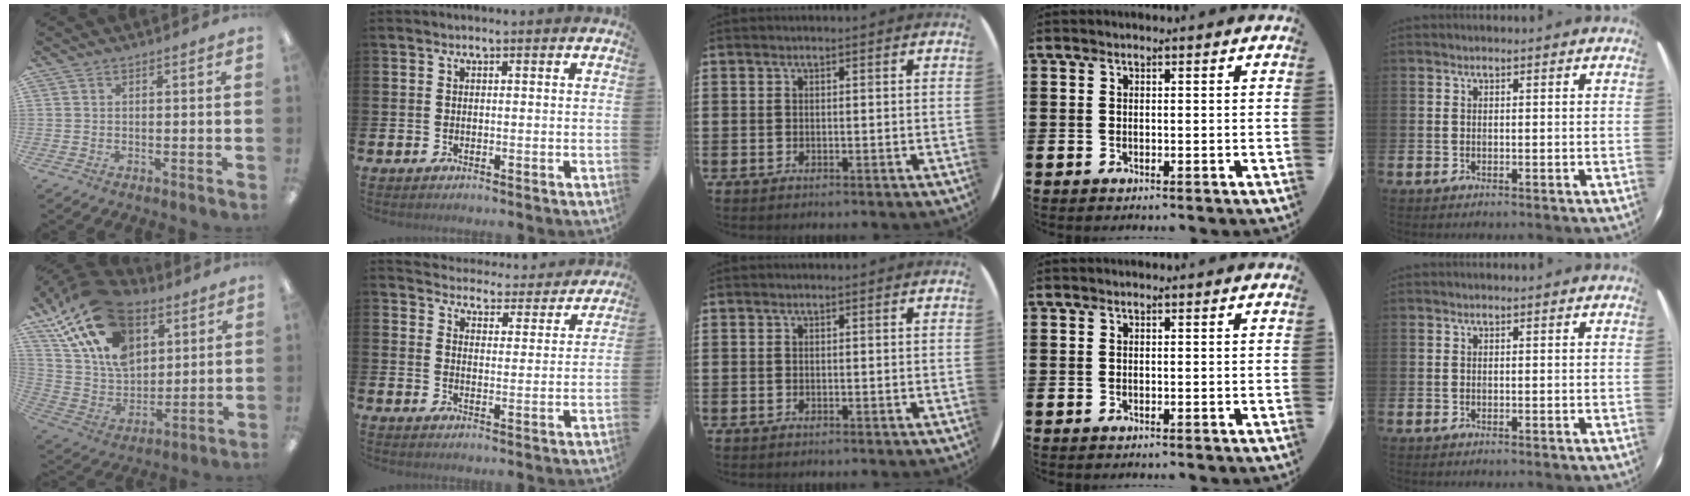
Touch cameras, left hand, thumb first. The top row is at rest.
{"thumb": {"total": 22.1, "force": [12.1, 13.4, 12.7], "torque": [-0.270, -0.061, 0.217]}, "index": {"total": 4.3, "force": [4.2, 0.7, -0.1], "torque": [-0.011, -0.043, 0.068]}}